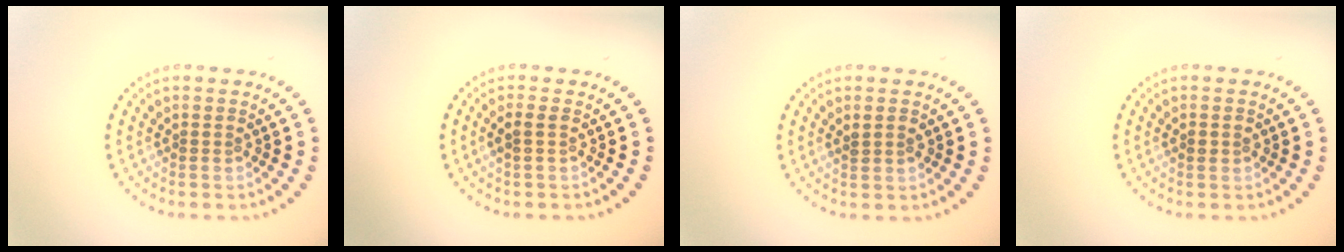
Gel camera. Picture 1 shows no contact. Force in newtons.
{"total": 1.1, "press": 1.0, "slide": 0.3}
{"total": 1.1, "press": 1.1, "slide": 0.2}
{"total": 1.3, "press": 1.2, "slide": 0.3}